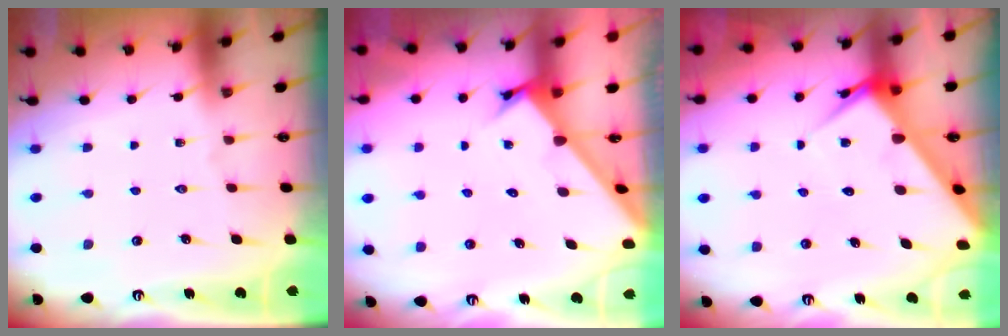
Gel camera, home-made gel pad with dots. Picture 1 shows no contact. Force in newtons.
{"total": 2.5, "press": 2.5, "slide": 0.2}
{"total": 6.9, "press": 6.9, "slide": 0.5}